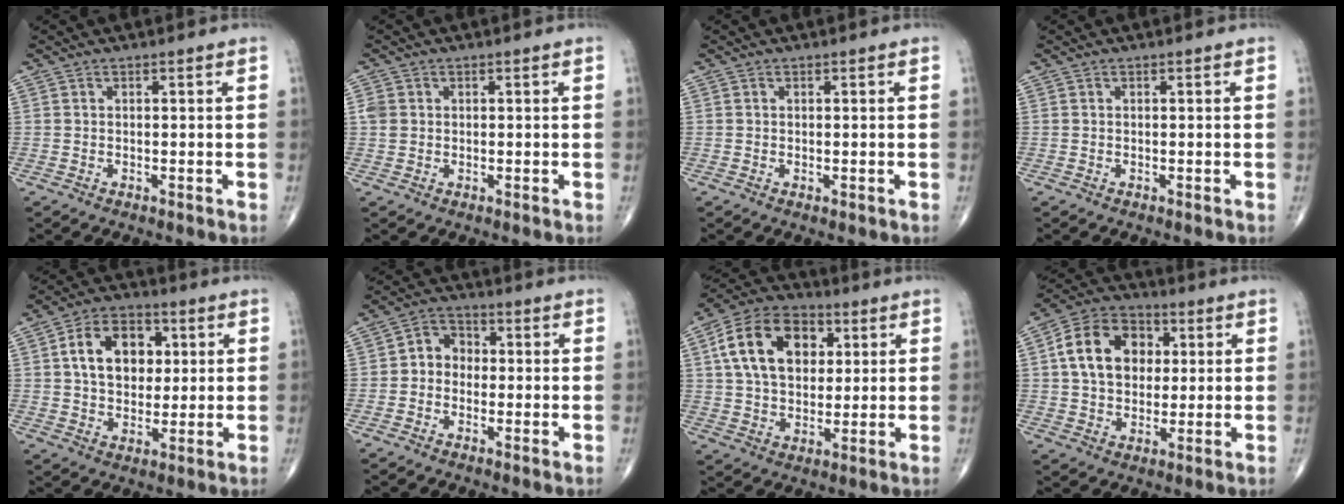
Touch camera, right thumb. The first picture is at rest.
{"total": 2.2, "force": [0.3, 1.9, 1.0], "torque": [-0.018, 0.004, 0.008]}
{"total": 0.5, "force": [-0.1, 0.2, 0.5], "torque": [-0.010, -0.004, 0.000]}
{"total": 0.0}
{"total": 12.6, "force": [2.8, 8.9, 8.5], "torque": [-0.102, 0.005, 0.043]}
{"total": 5.5, "force": [-0.4, 4.7, 2.8], "torque": [-0.018, 0.024, -0.022]}
{"total": 16.6, "force": [4.6, 11.2, 11.4], "torque": [-0.173, 0.005, 0.077]}
{"total": 14.1, "force": [2.7, 10.5, 9.0], "torque": [-0.123, 0.011, 0.038]}